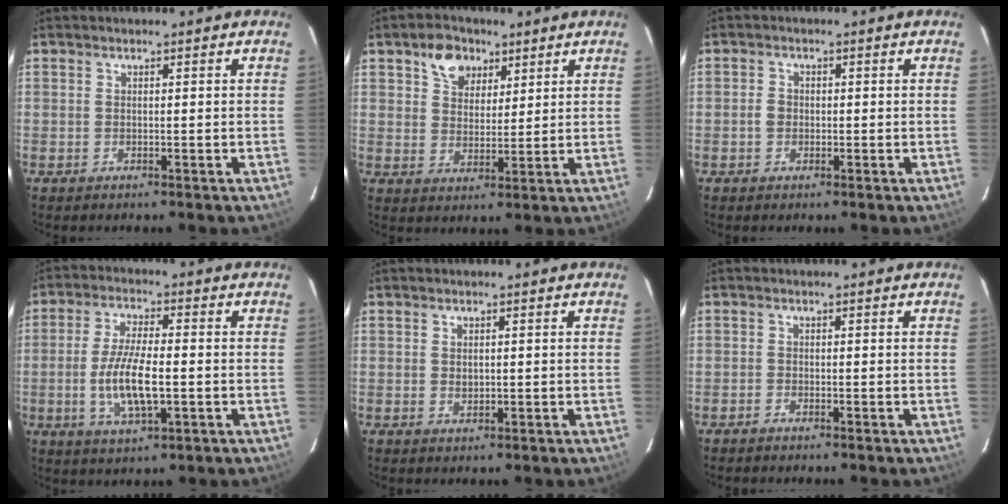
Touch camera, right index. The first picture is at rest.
{"total": 7.2, "force": [4.1, 5.0, 3.1], "torque": [-0.051, 0.018, 0.073]}
{"total": 1.9, "force": [-0.5, 1.7, 0.7], "torque": [-0.014, 0.006, -0.010]}
{"total": 10.0, "force": [-1.9, 3.1, 9.3], "torque": [-0.186, -0.004, -0.035]}
{"total": 1.6, "force": [0.0, 1.2, 1.0], "torque": [-0.014, 0.002, 0.002]}
{"total": 0.8, "force": [-0.7, 0.3, 0.0], "torque": [-0.007, 0.003, -0.017]}